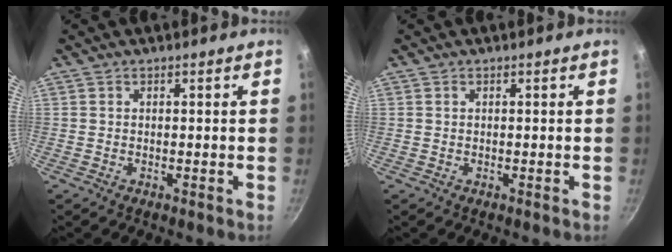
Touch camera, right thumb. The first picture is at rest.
{"total": 0.0}